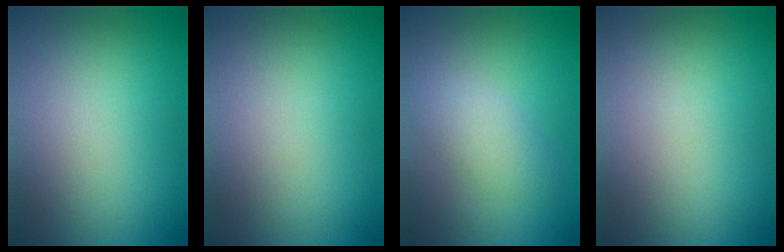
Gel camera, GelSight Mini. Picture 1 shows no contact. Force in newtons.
{"total": 0.0}
{"total": 2.9, "press": 2.9, "slide": 0.1}
{"total": 0.0}